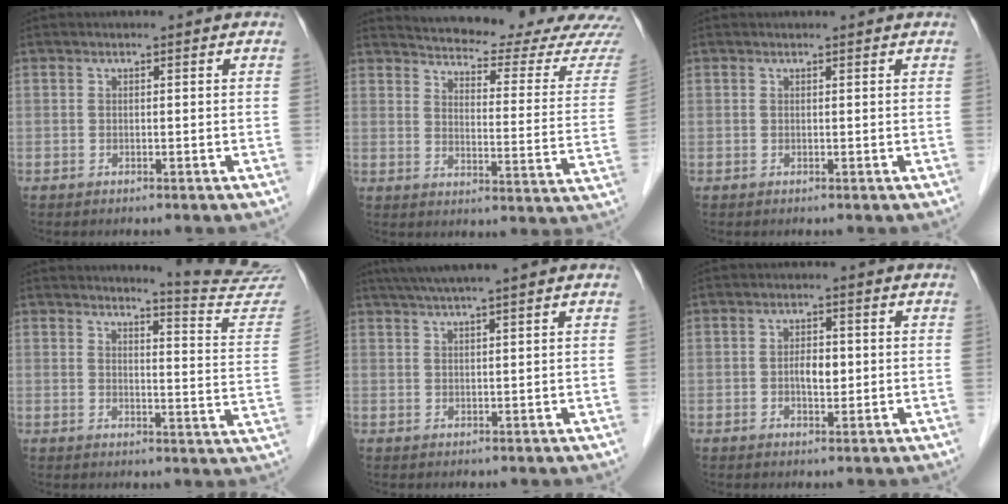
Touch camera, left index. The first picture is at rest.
{"total": 20.6, "force": [19.6, 1.2, 6.2], "torque": [-0.089, -0.088, 0.229]}
{"total": 1.3, "force": [1.3, 0.1, 0.2], "torque": [-0.010, 0.011, 0.015]}
{"total": 12.6, "force": [12.5, -1.7, 0.6], "torque": [-0.008, -0.117, 0.130]}
{"total": 6.6, "force": [5.4, -1.2, 3.6], "torque": [-0.058, 0.025, 0.085]}
{"total": 2.9, "force": [-0.2, 1.5, 2.5], "torque": [-0.044, 0.002, -0.003]}